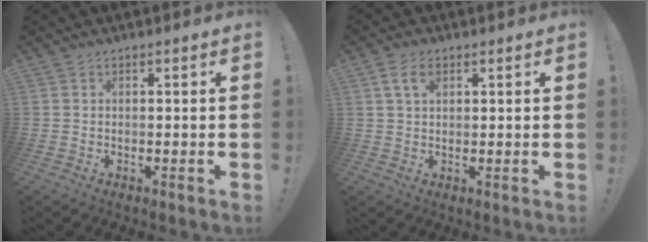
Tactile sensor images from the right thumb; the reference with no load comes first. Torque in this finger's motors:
{"motor_torque": [-0.19, 0.26, 0.11, 0.31, 0.11]}